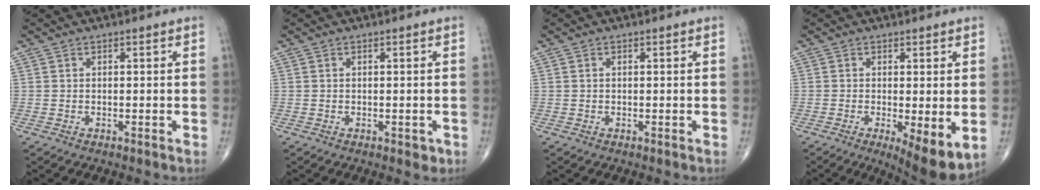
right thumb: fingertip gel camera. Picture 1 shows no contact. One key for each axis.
{"total": 1.4, "fx": -0.4, "fy": 0.8, "fz": 1.0, "tx": -0.007, "ty": -0.001, "tz": -0.003}
{"total": 0.0}
{"total": 8.2, "fx": -1.8, "fy": 2.4, "fz": 7.7, "tx": -0.116, "ty": -0.026, "tz": -0.024}